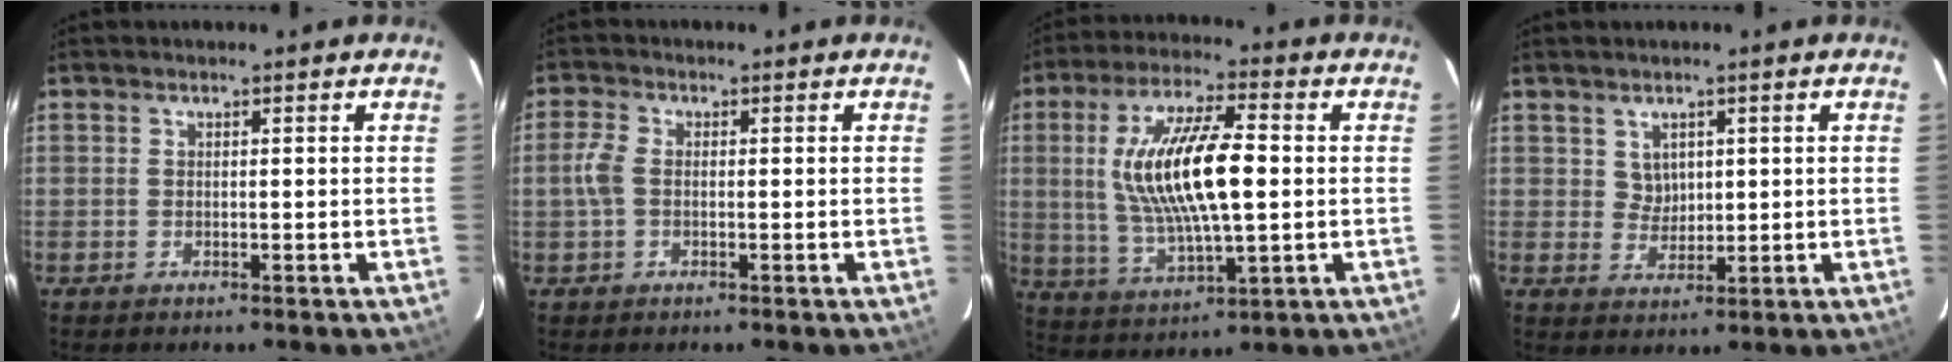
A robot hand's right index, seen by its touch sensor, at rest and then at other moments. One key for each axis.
{"total": 3.3, "fx": -0.3, "fy": 2.1, "fz": 2.6, "tx": -0.063, "ty": 0.006, "tz": -0.006}
{"total": 17.0, "fx": 1.4, "fy": 5.2, "fz": 16.1, "tx": -0.307, "ty": 0.005, "tz": 0.034}
{"total": 3.2, "fx": 1.3, "fy": 2.8, "fz": 0.8, "tx": -0.008, "ty": 0.006, "tz": 0.030}